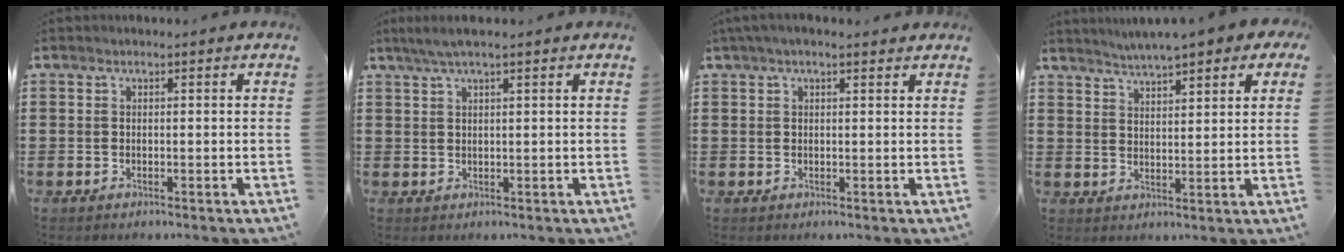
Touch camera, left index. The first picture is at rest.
{"total": 2.8, "force": [1.7, 0.1, 2.2], "torque": [-0.042, 0.002, 0.030]}
{"total": 1.9, "force": [1.2, 0.7, 1.3], "torque": [-0.027, 0.007, 0.022]}
{"total": 3.5, "force": [3.3, 0.3, 1.2], "torque": [-0.038, -0.007, 0.057]}